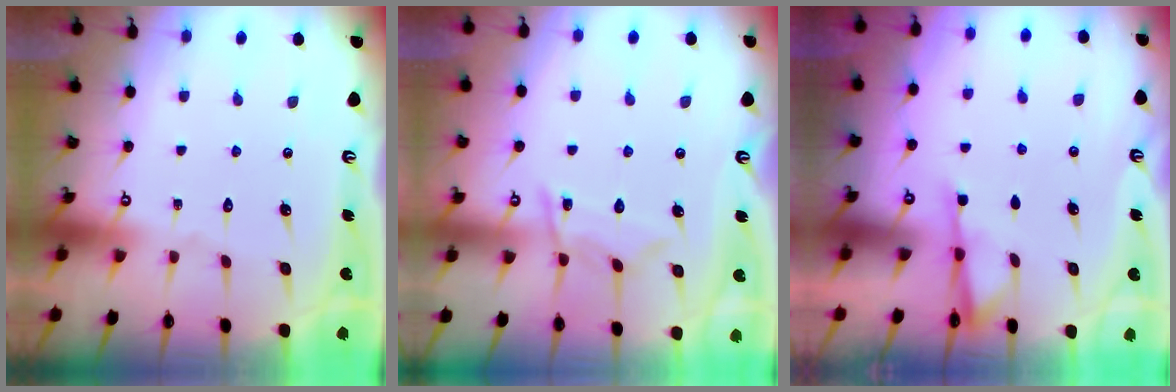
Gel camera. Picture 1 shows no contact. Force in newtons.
{"total": 9.5, "press": 9.5, "slide": 0.9}
{"total": 2.4, "press": 2.3, "slide": 0.4}